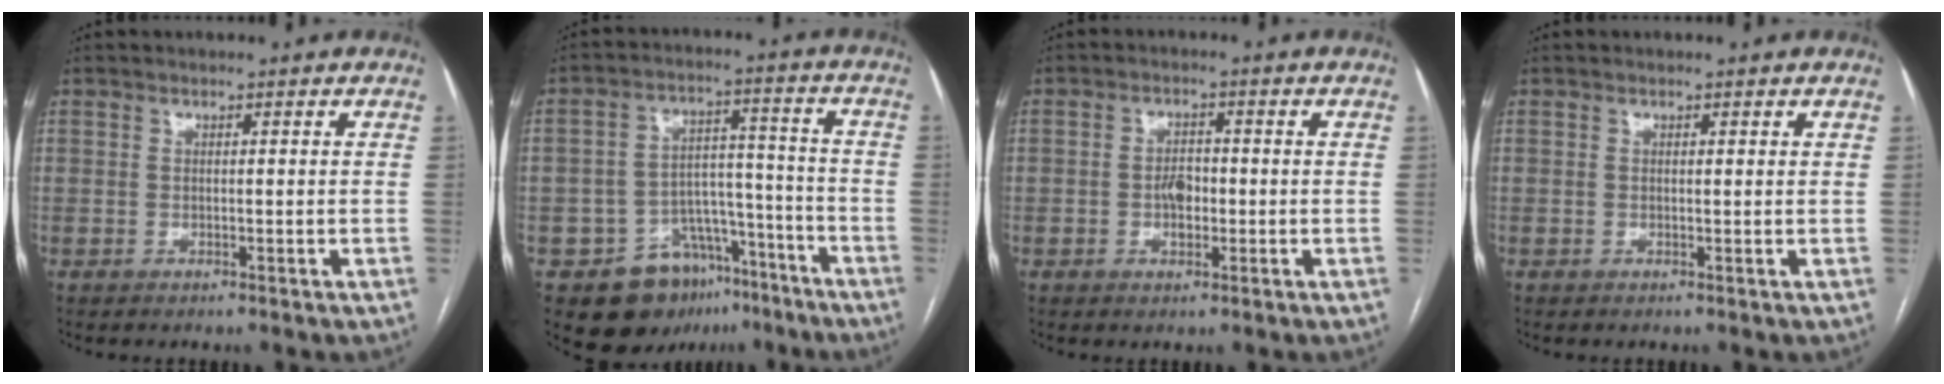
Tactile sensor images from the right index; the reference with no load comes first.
{"total": 13.0, "force": [-8.1, 8.6, 5.2], "torque": [-0.064, 0.047, -0.116]}
{"total": 3.1, "force": [-0.6, 1.8, 2.4], "torque": [-0.041, 0.004, -0.011]}
{"total": 0.0}